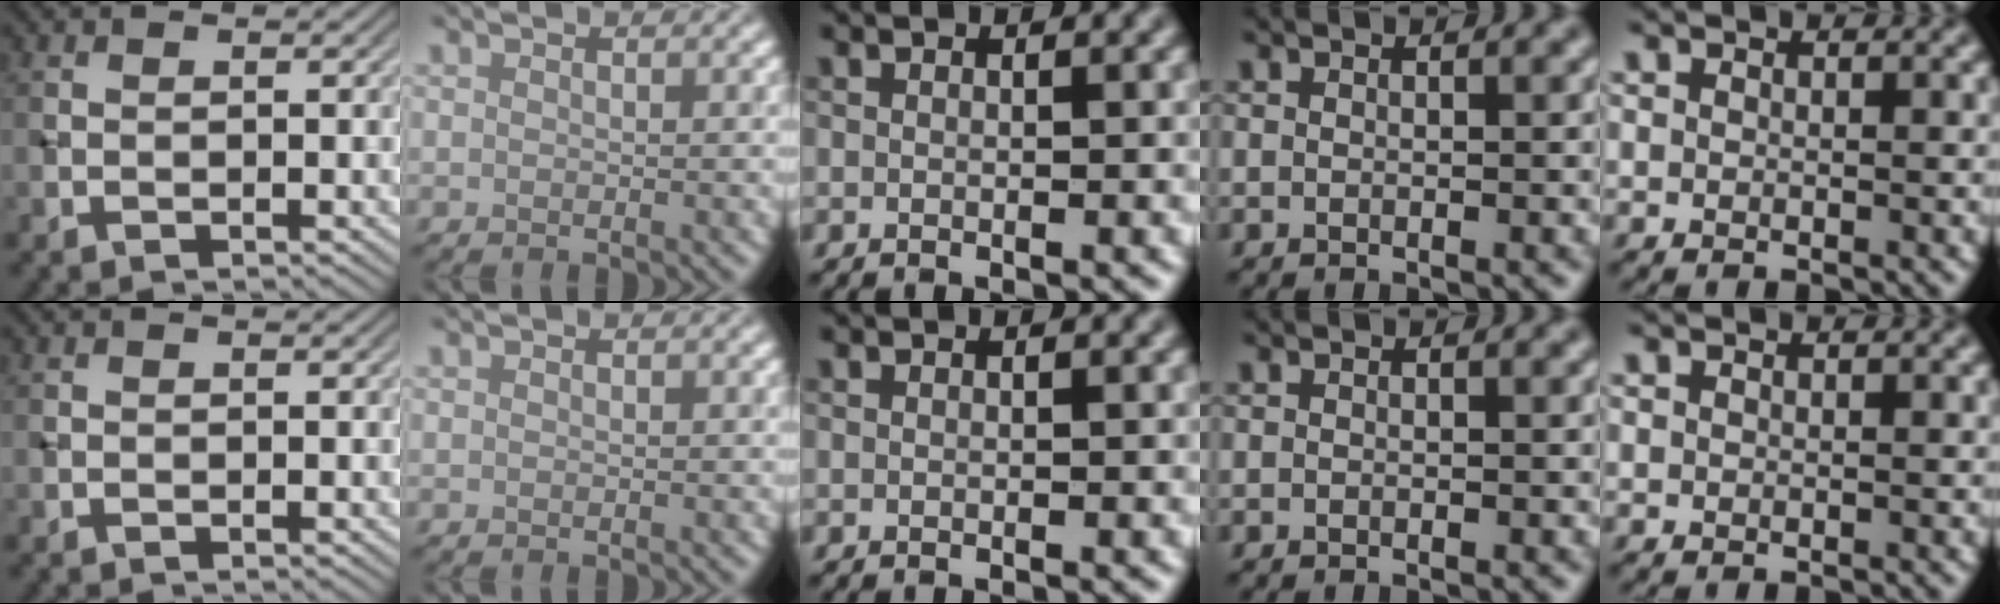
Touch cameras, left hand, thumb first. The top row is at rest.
{}